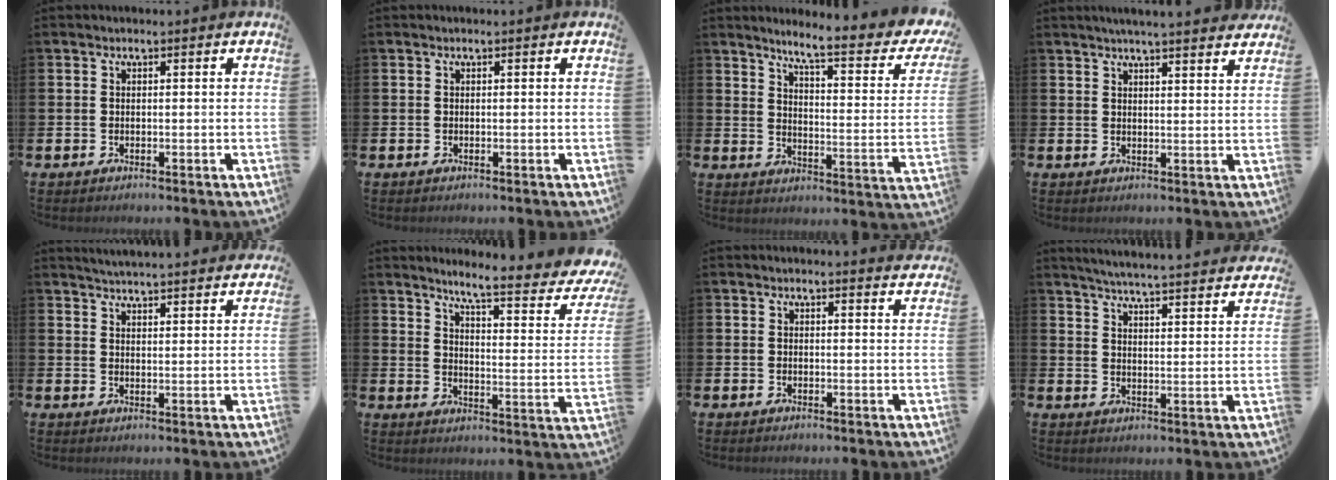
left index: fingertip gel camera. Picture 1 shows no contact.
{"total": 0.0}
{"total": 6.4, "force": [5.1, 0.9, 3.7], "torque": [-0.072, -0.048, 0.072]}
{"total": 4.2, "force": [4.1, -0.4, 0.8], "torque": [-0.012, -0.022, 0.072]}
{"total": 4.4, "force": [4.4, -0.3, 0.1], "torque": [-0.006, -0.030, 0.078]}
{"total": 6.1, "force": [4.9, 0.7, 3.4], "torque": [-0.066, -0.050, 0.068]}
{"total": 1.6, "force": [1.6, -0.1, -0.1], "torque": [0.011, -0.013, 0.026]}
{"total": 5.4, "force": [5.3, -0.2, 1.1], "torque": [-0.032, -0.046, 0.089]}